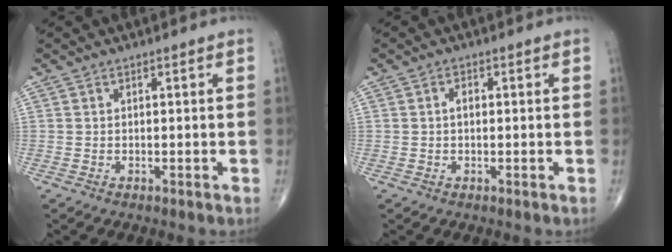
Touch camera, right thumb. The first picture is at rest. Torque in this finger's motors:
{"motor_torque": [0.02, 0.55, 0.05, -0.10, 0.03]}